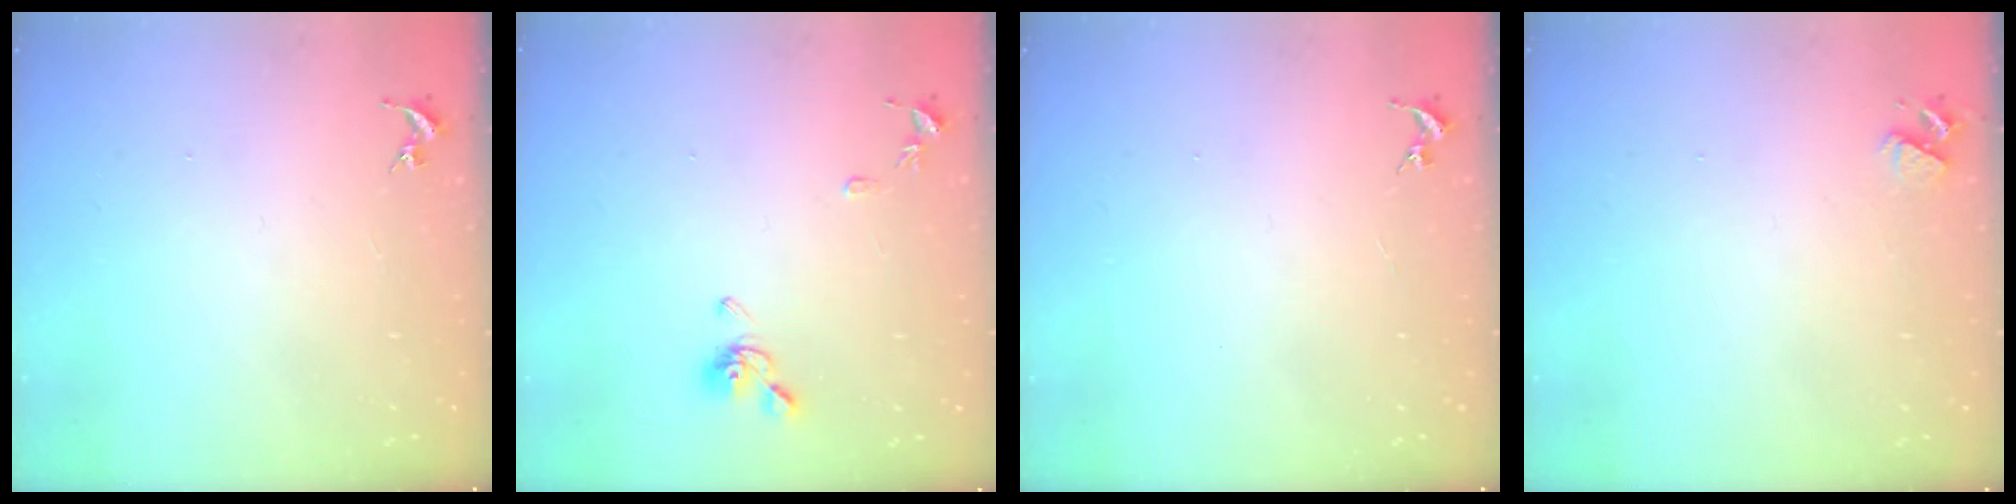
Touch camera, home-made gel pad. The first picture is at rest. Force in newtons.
{"total": 9.4, "press": 9.4, "slide": 1.0}
{"total": 0.0}
{"total": 4.1, "press": 4.0, "slide": 0.6}